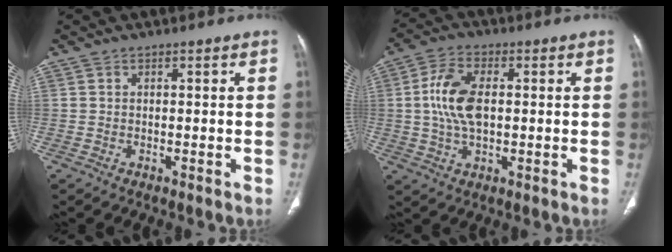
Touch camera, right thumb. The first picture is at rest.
{"total": 9.7, "force": [0.8, 5.3, 8.1], "torque": [-0.166, 0.006, 0.014]}